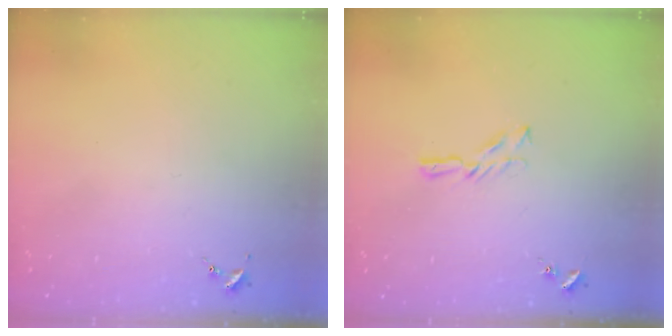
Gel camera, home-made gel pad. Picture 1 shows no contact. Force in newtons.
{"total": 5.2, "press": 5.2, "slide": 0.4}